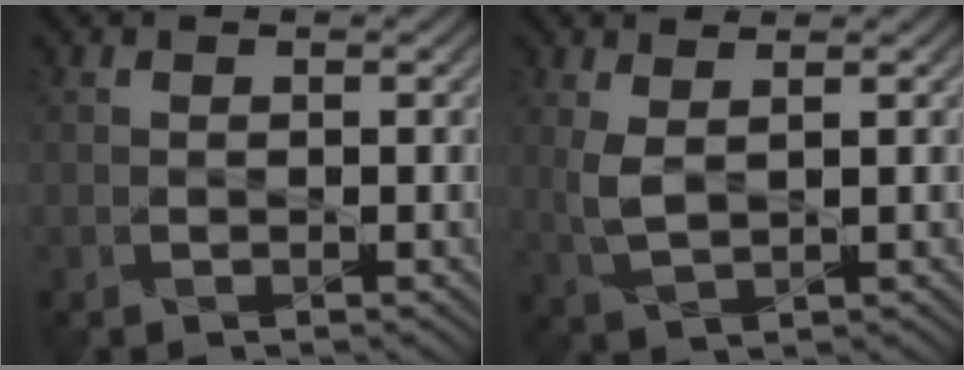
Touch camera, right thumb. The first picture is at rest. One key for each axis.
{"total": 2.8, "fx": 1.4, "fy": 0.8, "fz": 2.3, "tx": -0.068, "ty": 0.003, "tz": 0.030}